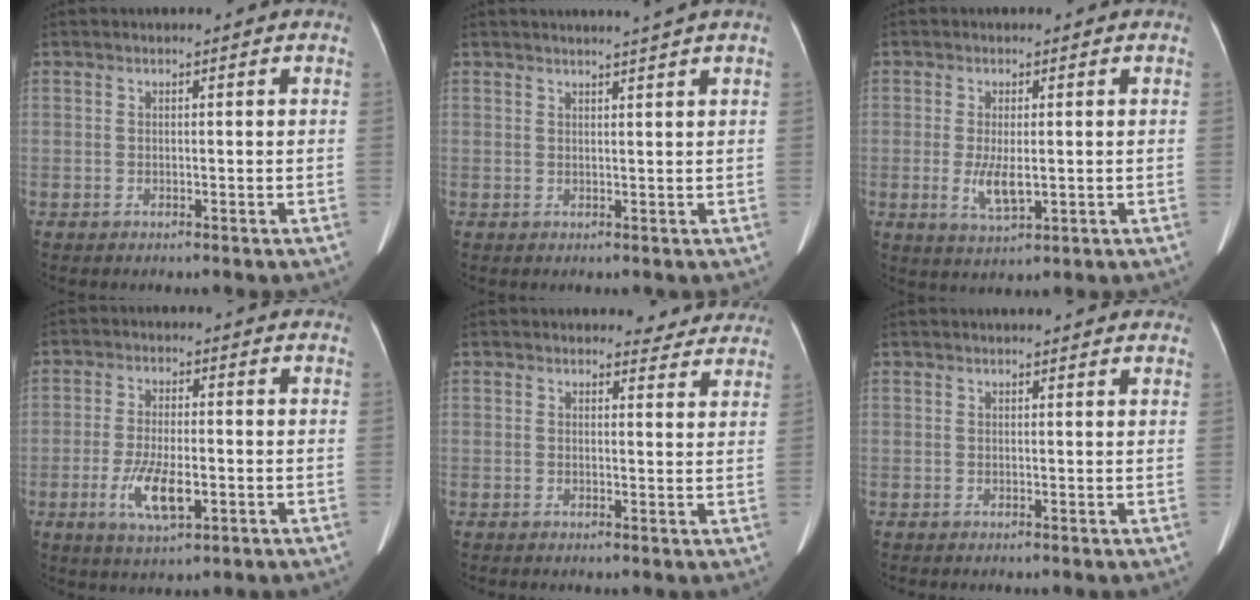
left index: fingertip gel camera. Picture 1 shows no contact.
{"total": 3.4, "force": [2.9, -1.1, 1.4], "torque": [-0.015, 0.001, 0.037]}
{"total": 4.4, "force": [-0.5, 1.4, 4.1], "torque": [-0.083, -0.010, -0.002]}
{"total": 7.1, "force": [-2.3, 2.3, 6.4], "torque": [-0.128, -0.008, -0.036]}
{"total": 4.2, "force": [3.9, 1.5, 0.1], "torque": [0.011, -0.008, 0.029]}
{"total": 5.2, "force": [4.5, 1.1, 2.3], "torque": [-0.025, 0.023, 0.049]}